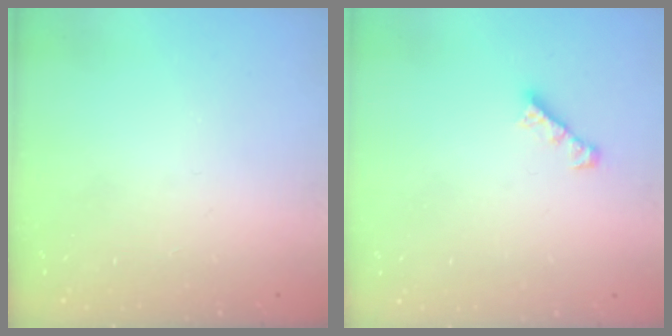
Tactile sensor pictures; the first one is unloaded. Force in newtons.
{"total": 3.0, "press": 3.0, "slide": 0.3}